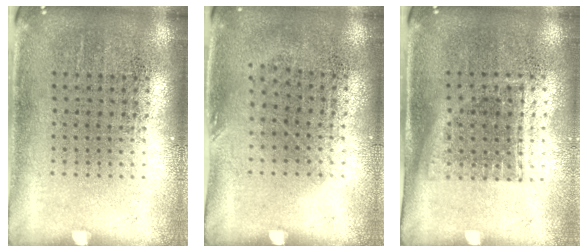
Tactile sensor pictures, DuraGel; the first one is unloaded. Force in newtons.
{"total": 0.8, "press": 0.6, "slide": 0.5}
{"total": 1.2, "press": 0.9, "slide": 0.7}